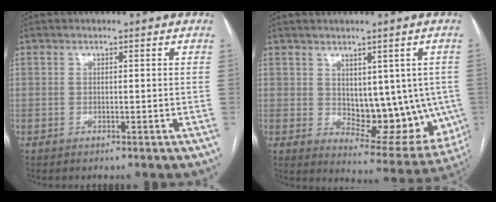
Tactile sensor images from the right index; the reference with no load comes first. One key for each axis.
{"total": 12.8, "fx": 0.5, "fy": 6.9, "fz": 10.8, "tx": -0.124, "ty": -0.004, "tz": 0.029}